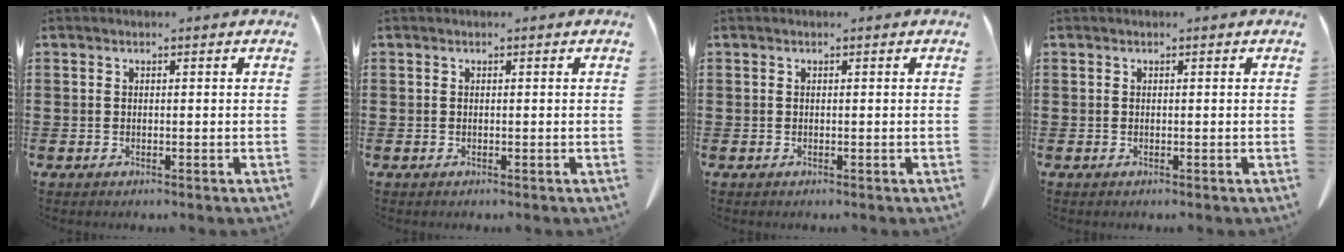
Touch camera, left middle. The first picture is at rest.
{"total": 0.0}
{"total": 0.0}
{"total": 0.0}